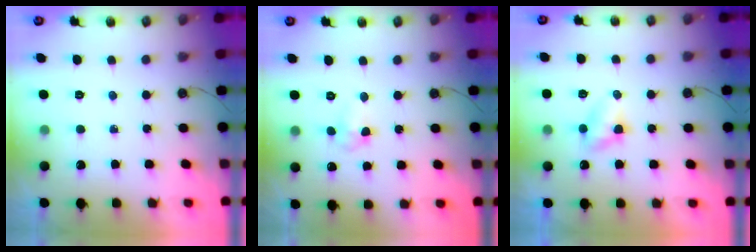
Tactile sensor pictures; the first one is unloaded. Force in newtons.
{"total": 3.2, "press": 3.2, "slide": 0.5}
{"total": 4.9, "press": 4.9, "slide": 0.5}